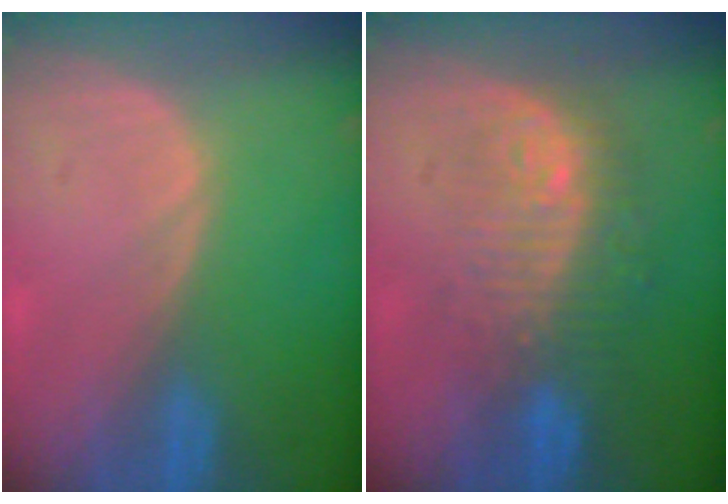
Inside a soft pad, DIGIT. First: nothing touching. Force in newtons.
{"total": 9.0, "press": 8.7, "slide": 2.4}